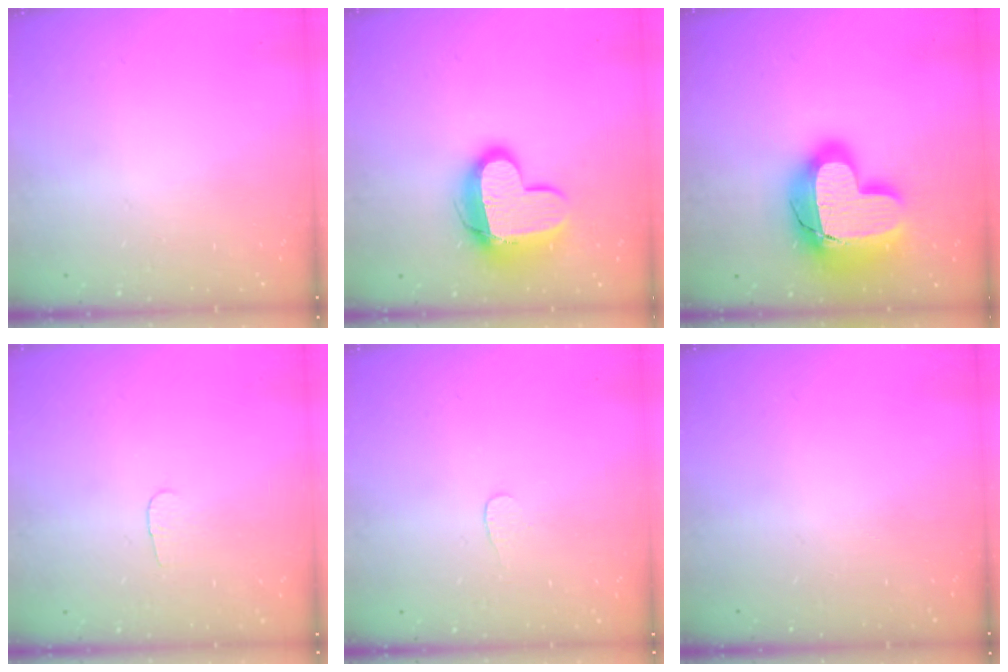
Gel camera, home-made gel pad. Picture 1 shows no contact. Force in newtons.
{"total": 14.4, "press": 14.3, "slide": 1.4}
{"total": 23.0, "press": 22.9, "slide": 1.6}
{"total": 2.8, "press": 2.8, "slide": 0.3}
{"total": 3.0, "press": 3.0, "slide": 0.2}
{"total": 0.0}